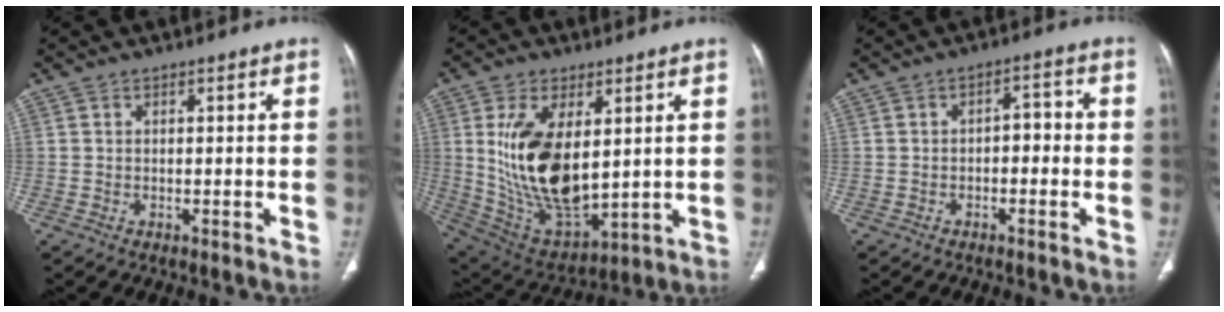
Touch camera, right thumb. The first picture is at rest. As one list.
[{"total": 18.5, "force": [3.1, 9.4, 15.6], "torque": [-0.283, -0.024, 0.080]}, {"total": 3.7, "force": [-0.8, 2.2, 2.8], "torque": [-0.021, 0.020, -0.018]}]